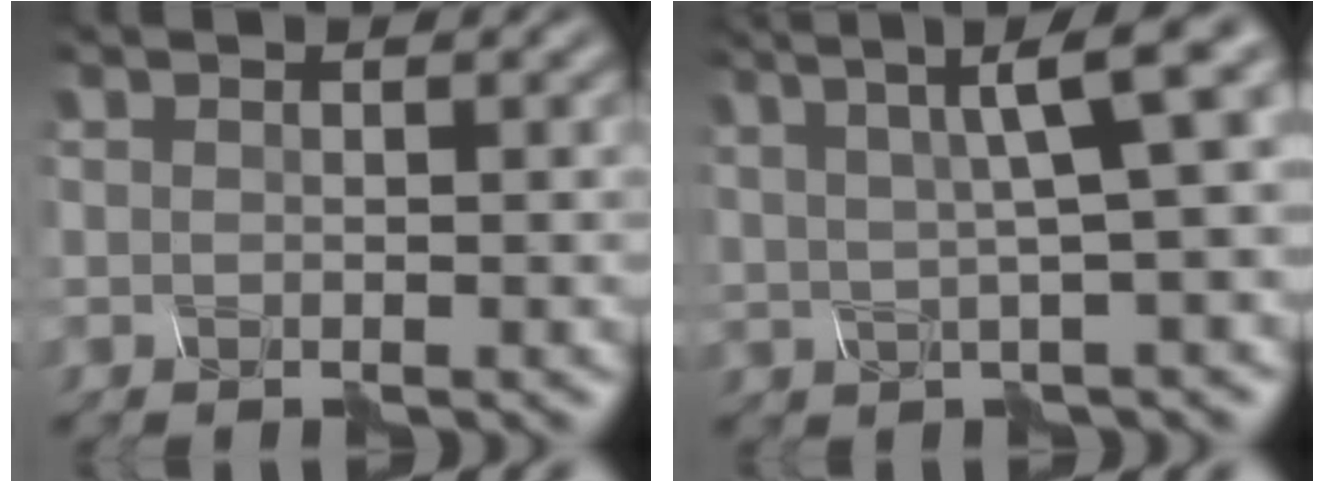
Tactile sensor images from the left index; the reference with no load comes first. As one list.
[{"total": 7.7, "force": [3.2, 1.7, 6.8], "torque": [-0.080, 0.032, 0.053]}]